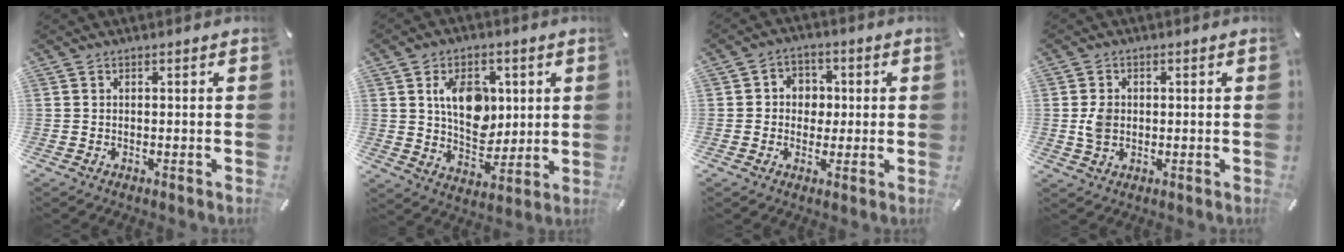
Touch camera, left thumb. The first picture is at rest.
{"total": 11.9, "force": [3.3, 8.8, 7.3], "torque": [-0.101, 0.000, 0.061]}
{"total": 5.4, "force": [-0.5, 5.2, 1.6], "torque": [-0.026, 0.014, -0.012]}
{"total": 4.3, "force": [0.1, 3.5, 2.5], "torque": [-0.044, 0.003, -0.001]}